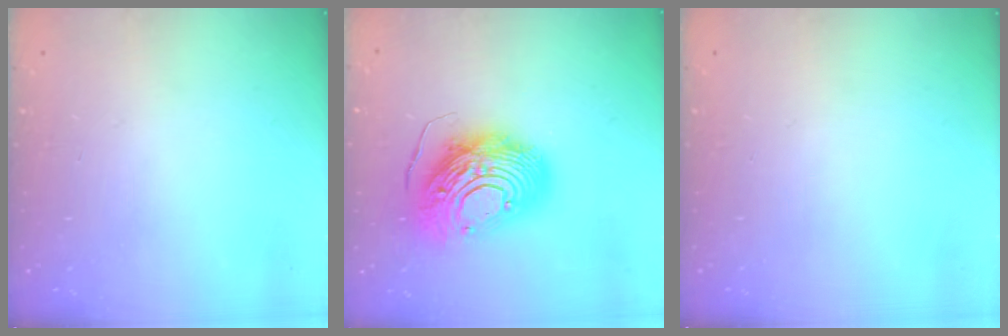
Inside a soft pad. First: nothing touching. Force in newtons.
{"total": 18.0, "press": 17.9, "slide": 1.9}
{"total": 0.0}